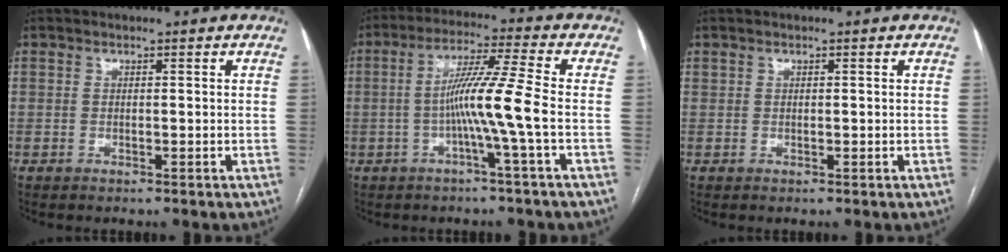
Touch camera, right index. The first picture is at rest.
{"total": 8.9, "force": [-1.9, -1.8, 8.5], "torque": [-0.156, 0.006, -0.037]}
{"total": 0.0}